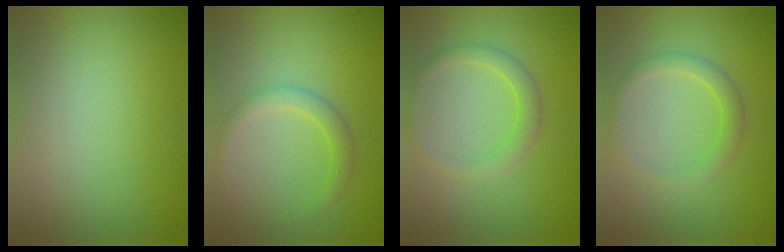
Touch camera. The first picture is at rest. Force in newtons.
{"total": 1.9, "press": 1.9, "slide": 0.2}
{"total": 1.9, "press": 1.9, "slide": 0.1}
{"total": 1.9, "press": 1.9, "slide": 0.1}